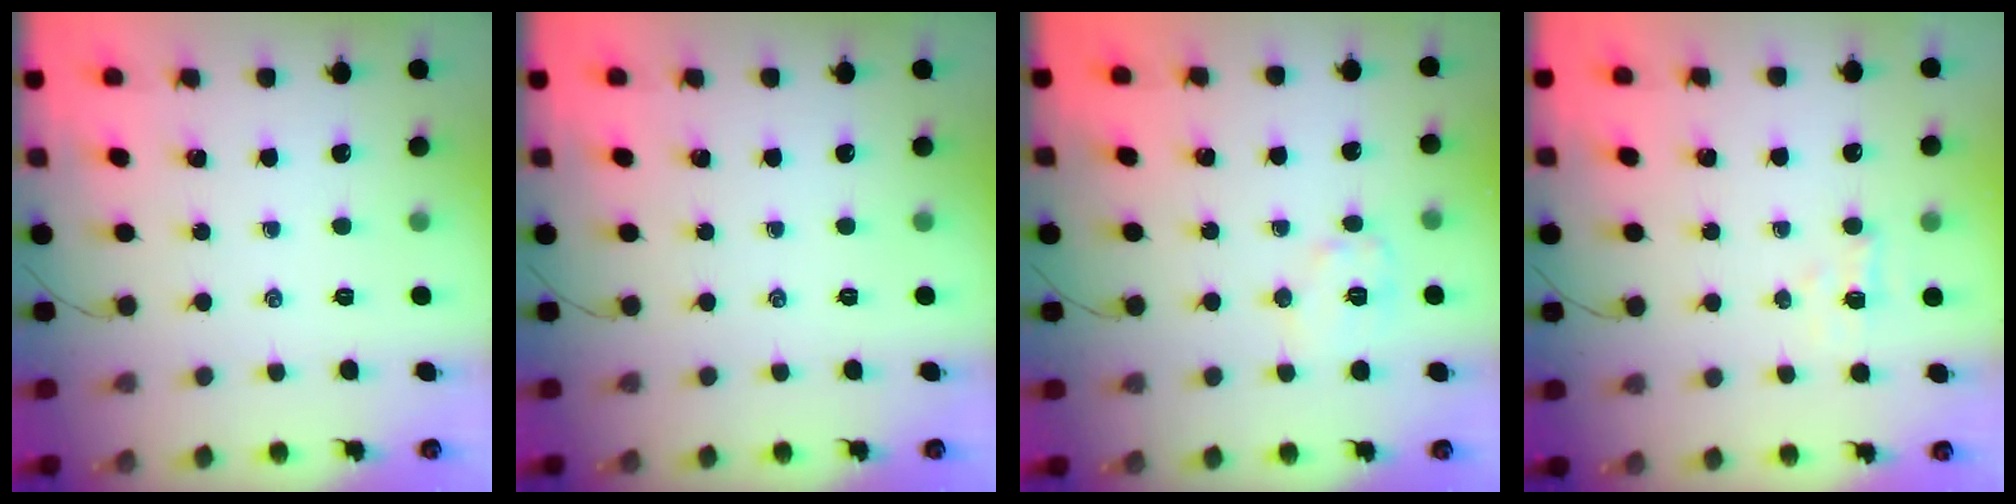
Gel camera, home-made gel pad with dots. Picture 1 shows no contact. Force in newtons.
{"total": 0.0}
{"total": 7.5, "press": 7.5, "slide": 0.3}
{"total": 2.1, "press": 2.0, "slide": 0.7}